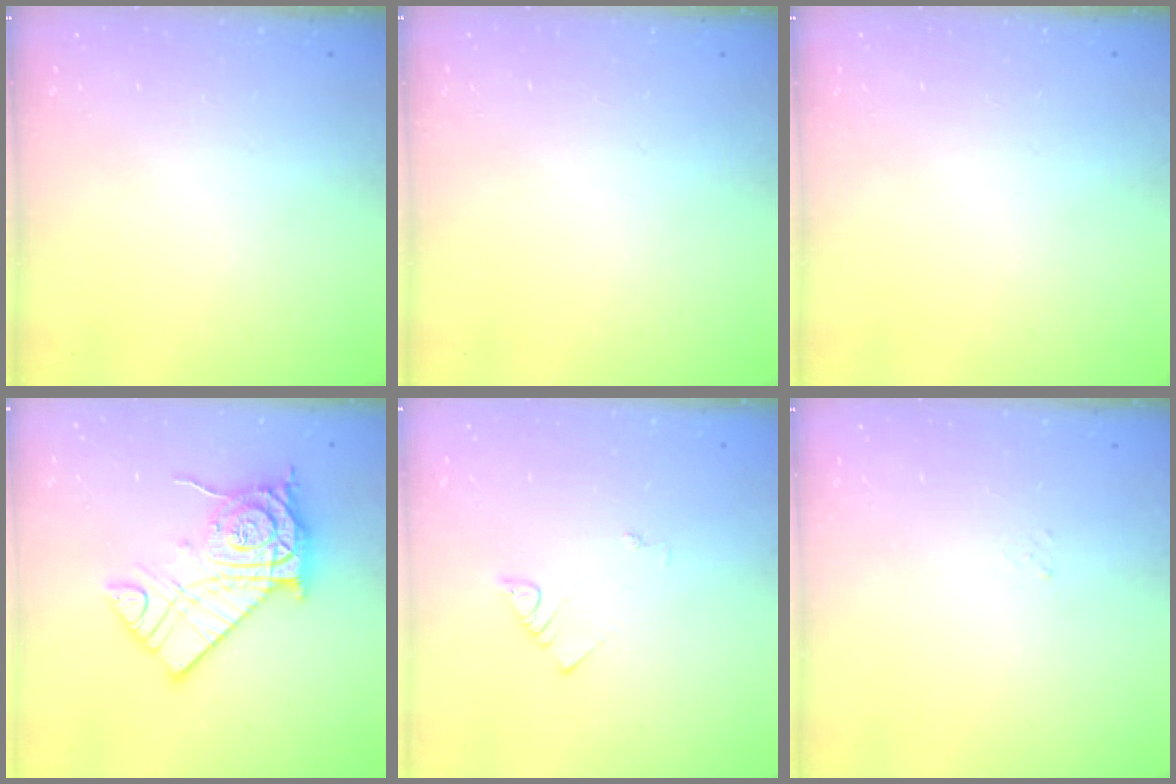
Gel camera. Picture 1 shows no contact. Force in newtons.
{"total": 0.0}
{"total": 0.0}
{"total": 16.8, "press": 16.8, "slide": 0.6}
{"total": 2.1, "press": 2.1, "slide": 0.4}
{"total": 1.5, "press": 1.5, "slide": 0.2}